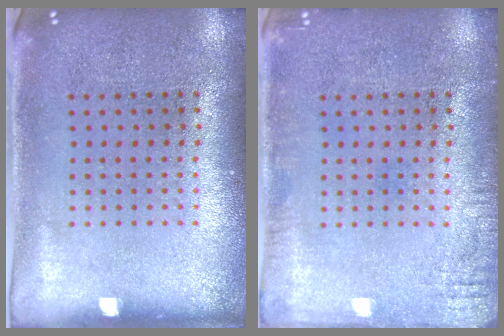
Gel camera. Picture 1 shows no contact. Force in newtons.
{"total": 1.7, "press": 1.7, "slide": 0.2}